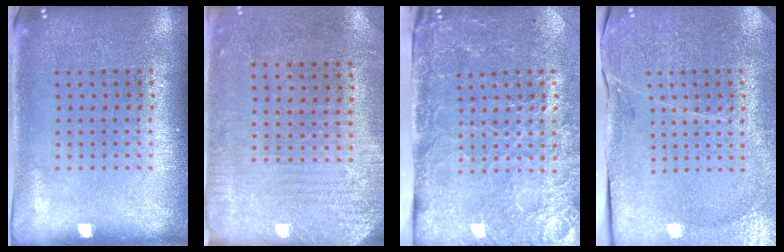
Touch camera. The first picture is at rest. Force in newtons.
{"total": 2.8, "press": 2.4, "slide": 1.5}
{"total": 4.7, "press": 3.7, "slide": 2.9}
{"total": 3.3, "press": 3.3, "slide": 0.4}